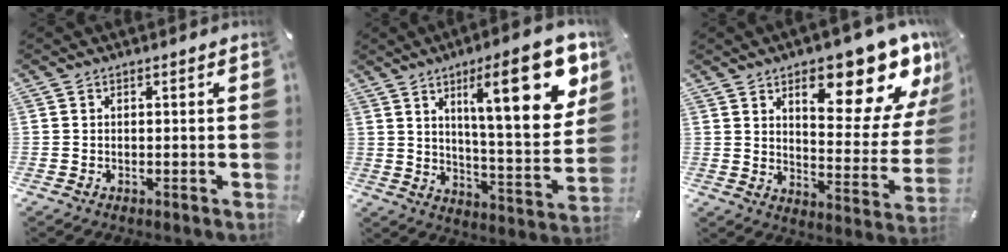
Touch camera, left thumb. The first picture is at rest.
{"total": 22.0, "force": [10.0, 6.6, 18.4], "torque": [-0.263, -0.052, 0.144]}
{"total": 18.9, "force": [11.3, 7.6, 13.1], "torque": [-0.162, -0.092, 0.176]}